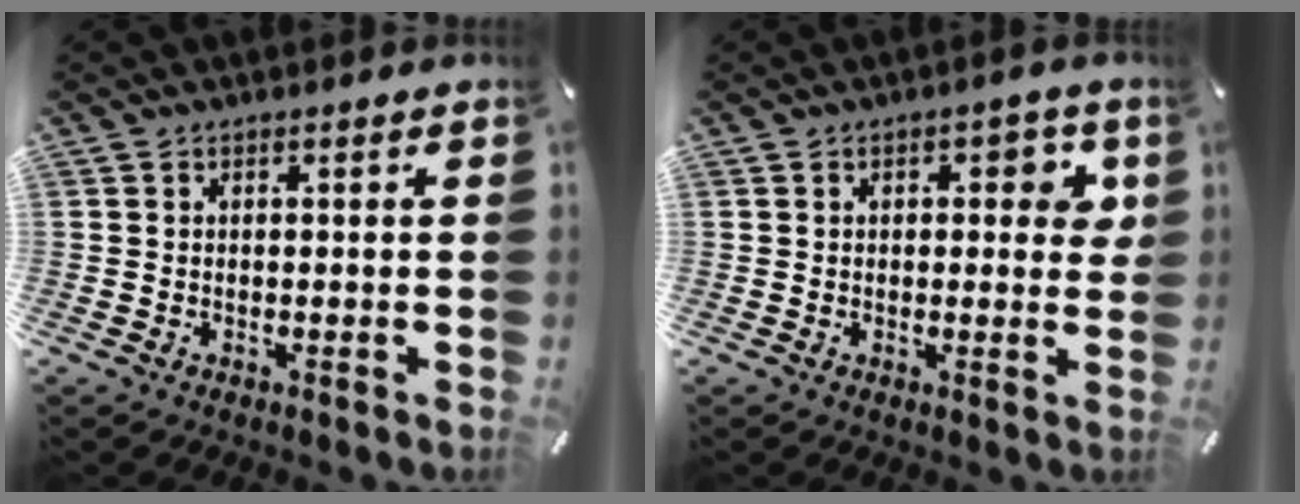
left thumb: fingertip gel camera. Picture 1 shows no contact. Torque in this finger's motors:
{"motor_torque": [-0.02, -0.09, 0.27, 0.17, 0.03]}